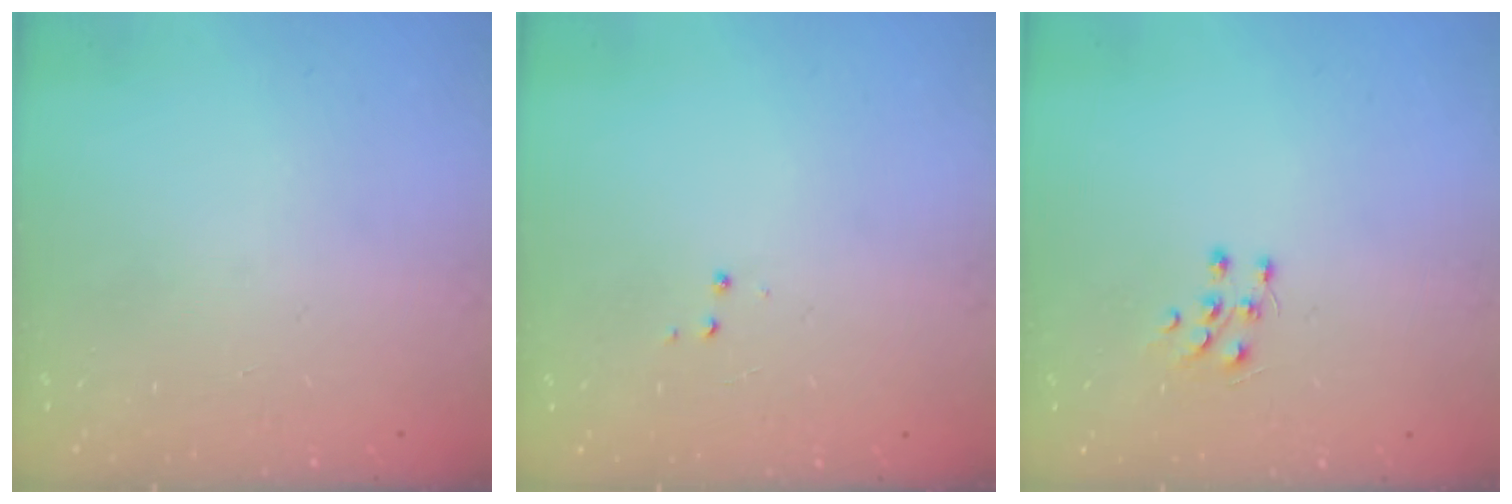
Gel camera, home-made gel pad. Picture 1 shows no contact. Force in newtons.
{"total": 2.9, "press": 2.8, "slide": 0.4}
{"total": 5.6, "press": 5.5, "slide": 1.0}